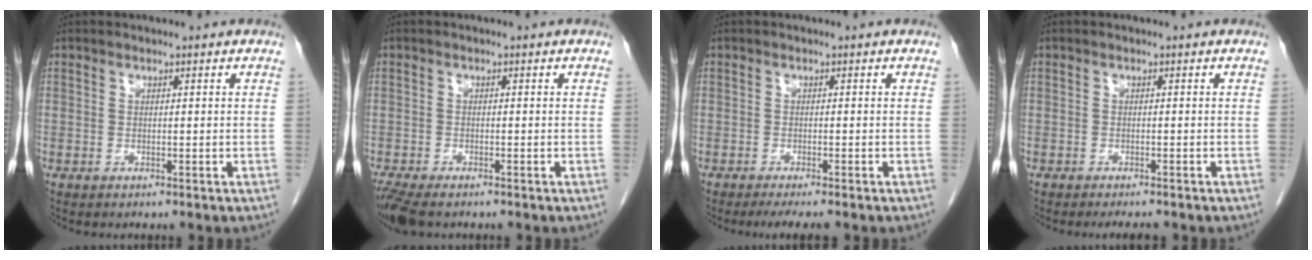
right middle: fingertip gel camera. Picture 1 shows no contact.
{"total": 5.3, "force": [-4.1, 1.5, 2.9], "torque": [-0.058, -0.014, -0.071]}
{"total": 4.1, "force": [-3.4, 0.1, 2.4], "torque": [-0.031, -0.009, -0.049]}
{"total": 2.6, "force": [-2.3, 0.4, 1.1], "torque": [-0.014, -0.006, -0.028]}